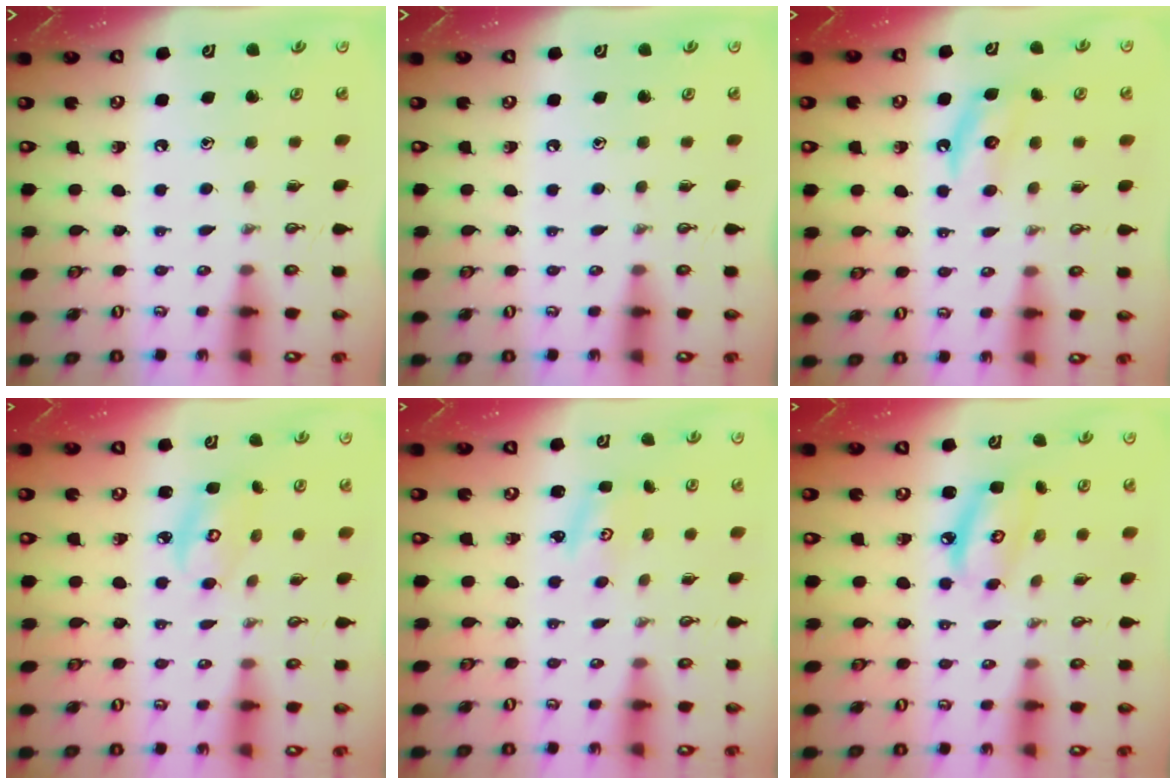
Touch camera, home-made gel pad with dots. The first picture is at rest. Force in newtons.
{"total": 0.0}
{"total": 5.1, "press": 5.0, "slide": 0.9}
{"total": 5.1, "press": 5.1, "slide": 0.2}
{"total": 2.5, "press": 2.5, "slide": 0.4}
{"total": 6.4, "press": 6.4, "slide": 0.5}